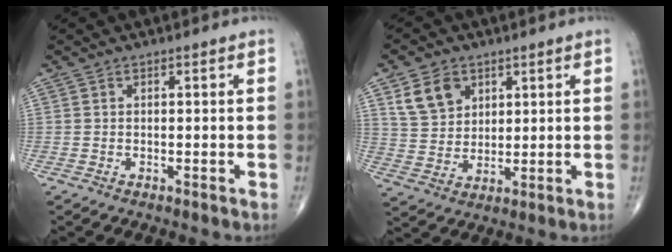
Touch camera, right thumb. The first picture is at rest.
{"total": 8.3, "force": [4.0, 6.1, 3.9], "torque": [-0.051, -0.017, 0.082]}